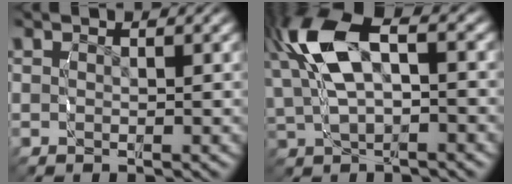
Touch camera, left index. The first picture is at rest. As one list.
[{"total": 7.8, "force": [1.8, 4.7, 6.0], "torque": [-0.133, 0.005, 0.033]}]